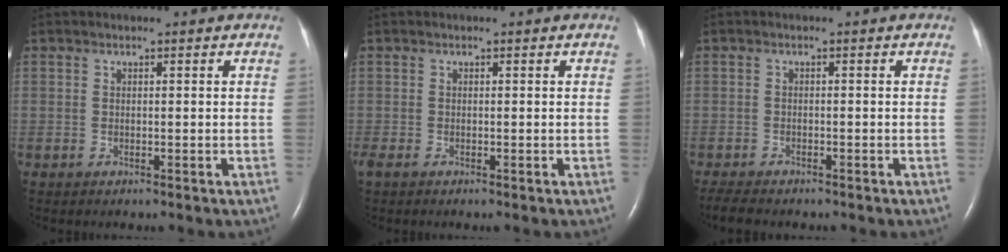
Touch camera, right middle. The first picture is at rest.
{"total": 0.8, "force": [-0.4, 0.3, 0.6], "torque": [-0.024, -0.006, -0.009]}
{"total": 4.4, "force": [-3.7, 1.1, 1.9], "torque": [-0.036, -0.011, -0.056]}